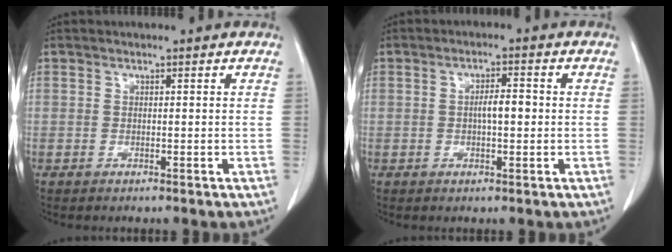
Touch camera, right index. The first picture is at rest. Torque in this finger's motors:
{"motor_torque": [0.56, 0.00, 0.11, 0.03]}